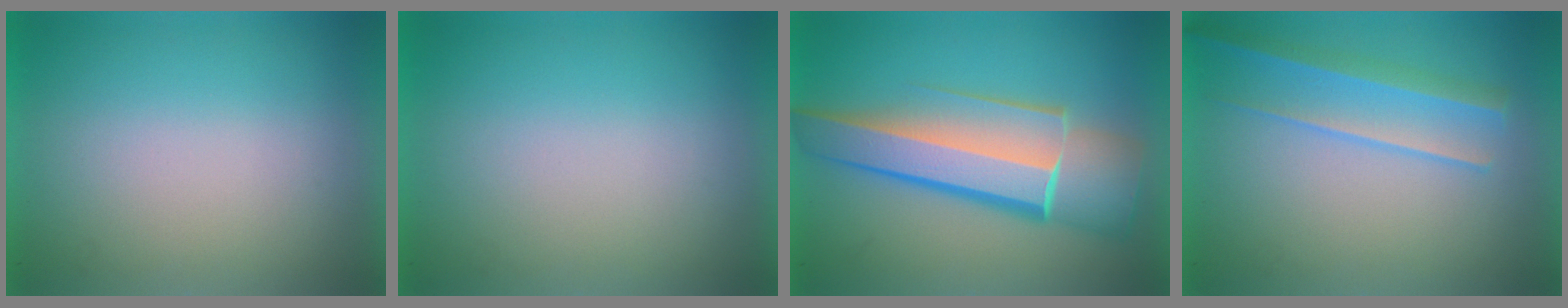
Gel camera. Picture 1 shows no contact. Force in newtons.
{"total": 0.0}
{"total": 8.3}
{"total": 2.2}